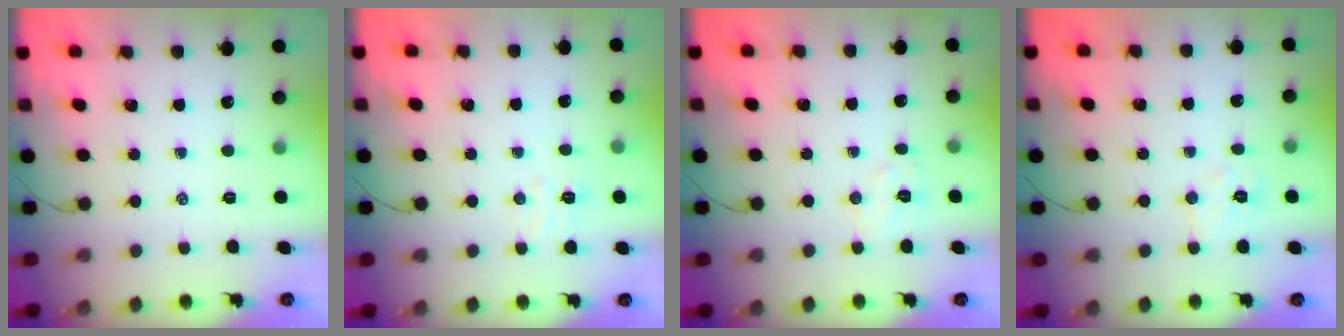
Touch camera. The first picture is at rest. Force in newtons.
{"total": 5.3, "press": 5.1, "slide": 1.2}
{"total": 5.4, "press": 5.3, "slide": 1.2}
{"total": 6.8, "press": 6.7, "slide": 1.2}